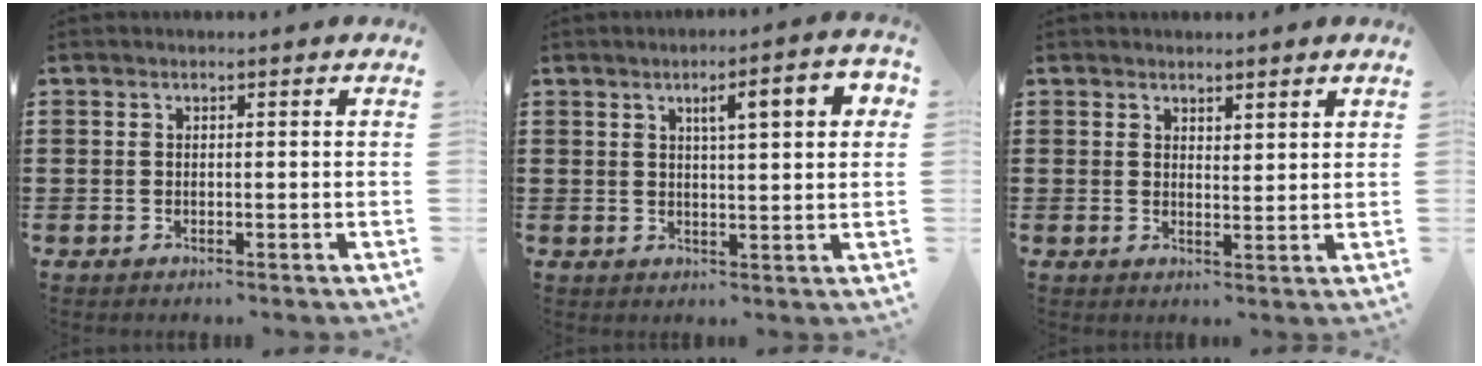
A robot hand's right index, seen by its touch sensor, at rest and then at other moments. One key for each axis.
{"total": 5.7, "fx": 2.0, "fy": 1.2, "fz": 5.2, "tx": -0.088, "ty": -0.002, "tz": 0.025}
{"total": 1.8, "fx": 1.7, "fy": 0.4, "fz": 0.0, "tx": -0.004, "ty": 0.005, "tz": 0.033}